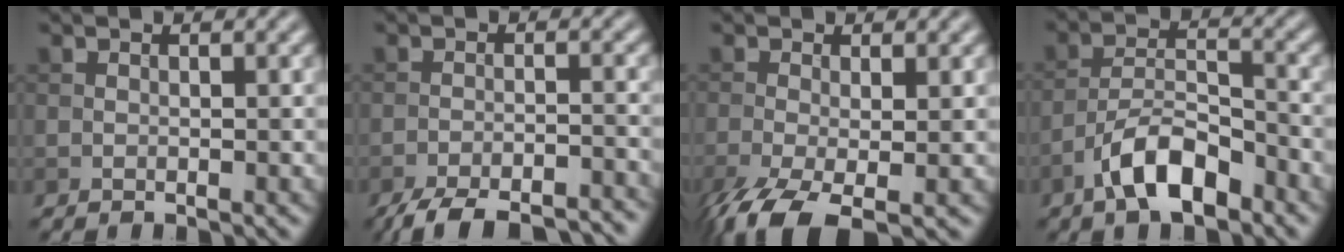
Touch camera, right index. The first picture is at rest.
{"total": 9.0, "force": [-8.1, 2.0, 3.4], "torque": [-0.053, -0.018, -0.117]}
{"total": 6.8, "force": [-3.6, 2.6, 5.2], "torque": [-0.121, -0.025, -0.066]}
{"total": 5.9, "force": [-3.7, 2.2, 4.0], "torque": [-0.068, 0.007, -0.072]}